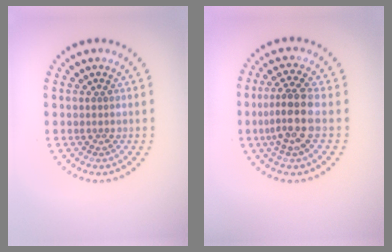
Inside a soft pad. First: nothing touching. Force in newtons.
{"total": 3.8, "press": 3.5, "slide": 1.6}